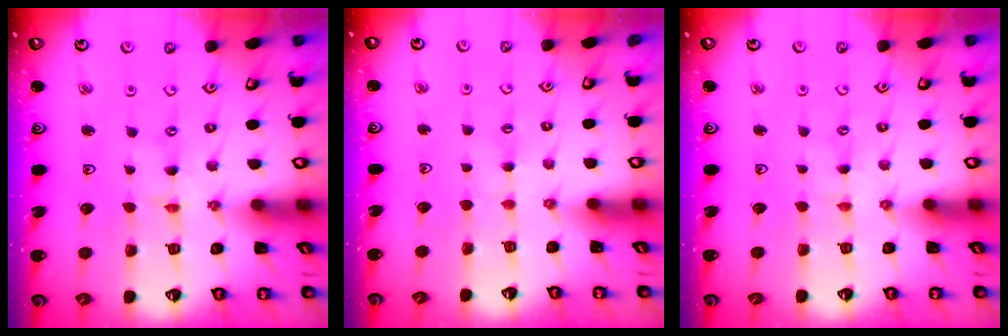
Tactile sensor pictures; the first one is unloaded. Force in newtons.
{"total": 1.6, "press": 1.6, "slide": 0.3}
{"total": 1.4, "press": 1.3, "slide": 0.4}